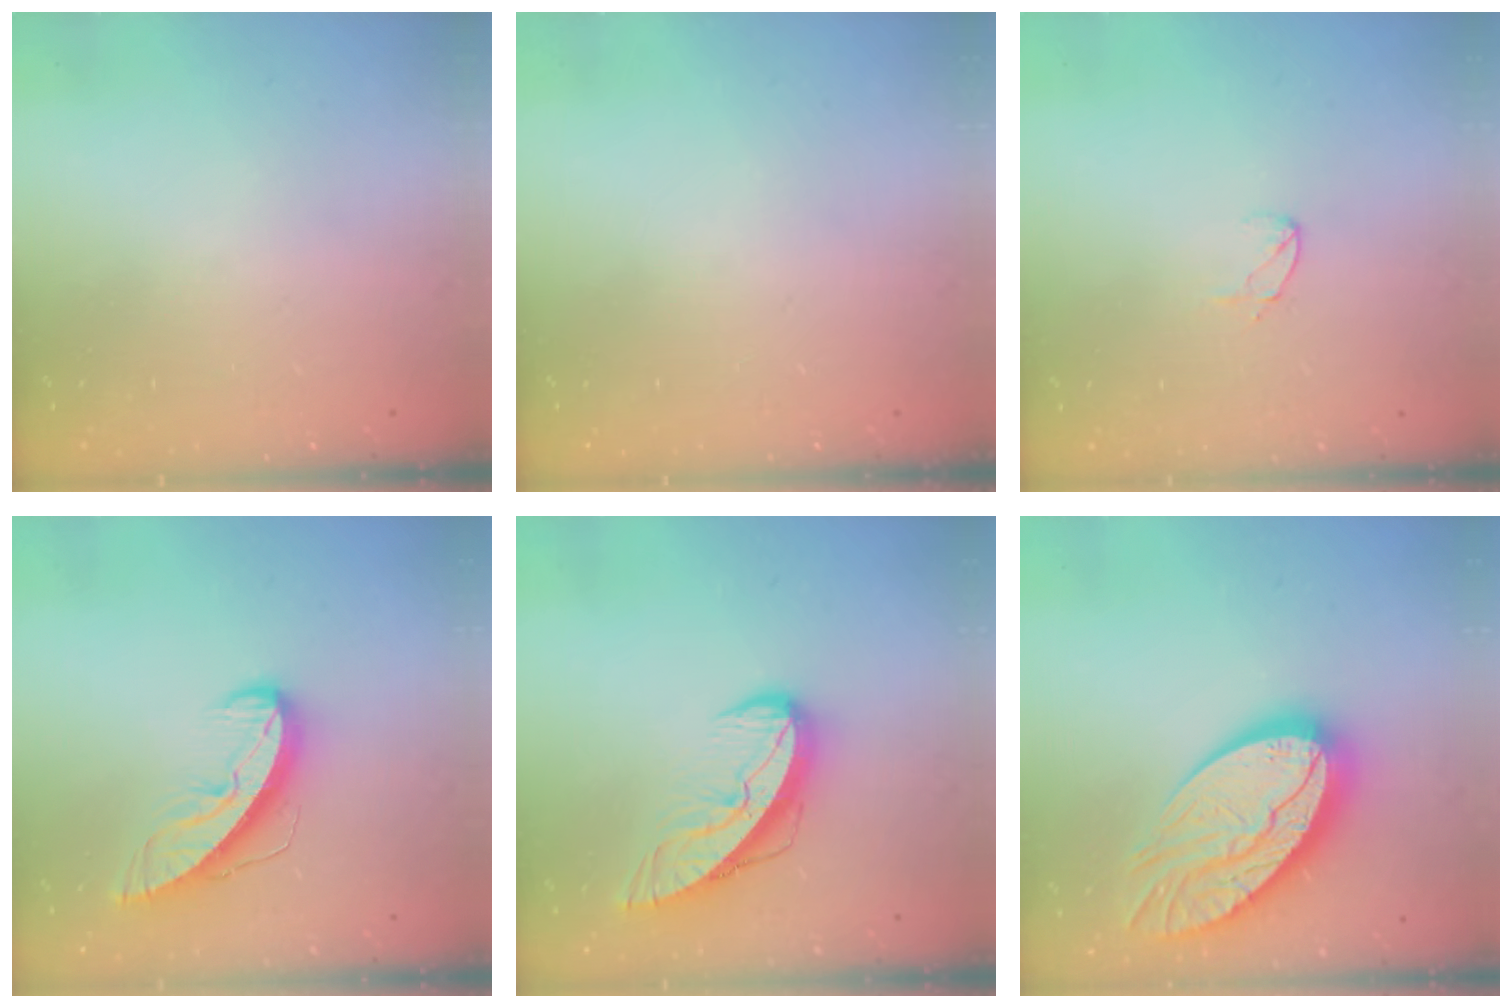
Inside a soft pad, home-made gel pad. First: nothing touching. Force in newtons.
{"total": 0.0}
{"total": 3.7, "press": 3.7, "slide": 0.3}
{"total": 9.2, "press": 9.2, "slide": 0.9}
{"total": 8.6, "press": 8.6, "slide": 0.9}
{"total": 22.5, "press": 22.4, "slide": 1.7}